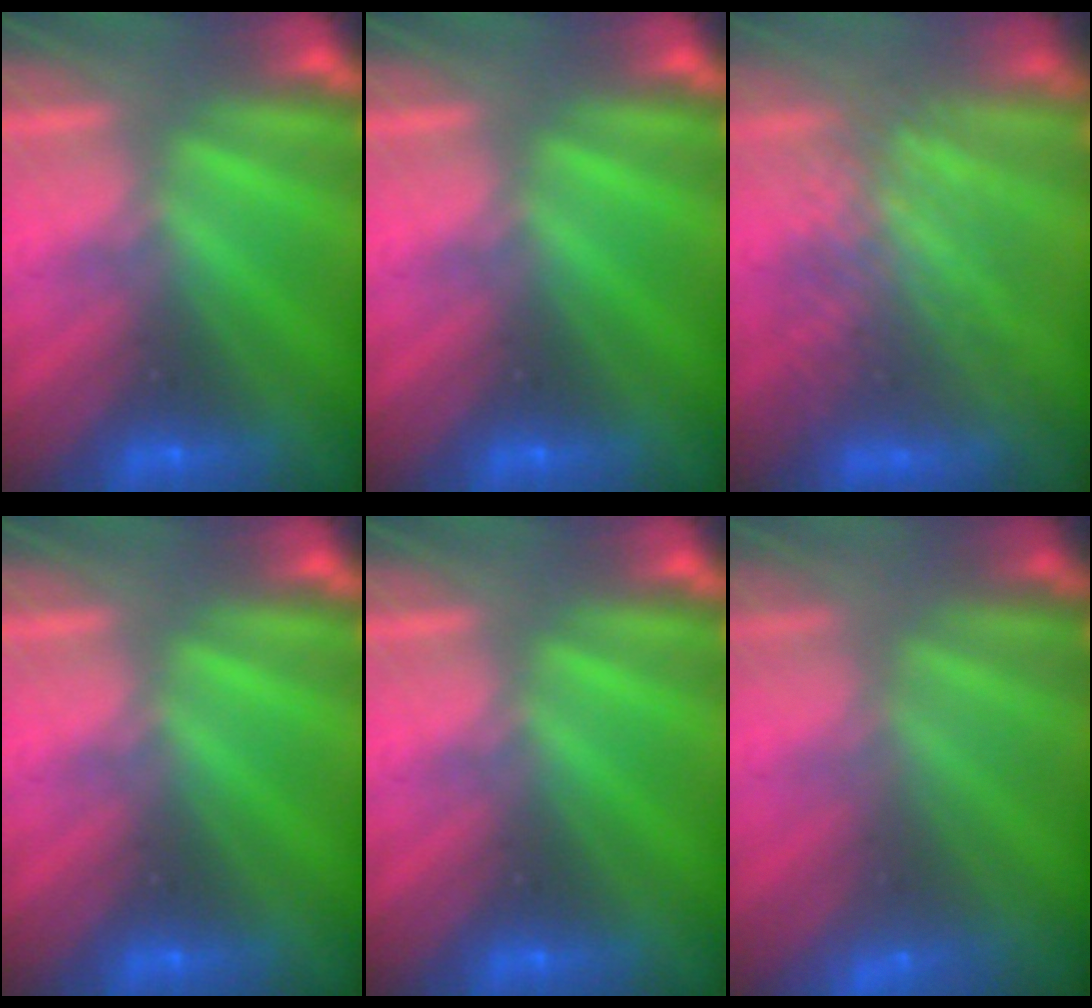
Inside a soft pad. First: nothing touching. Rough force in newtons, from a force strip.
{"total": 0.0}
{"total": 3.4}
{"total": 0.0}
{"total": 0.0}
{"total": 2.9}